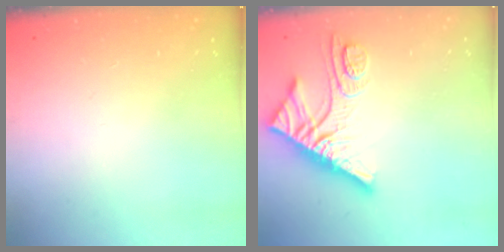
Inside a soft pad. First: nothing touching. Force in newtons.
{"total": 13.5, "press": 13.4, "slide": 1.3}